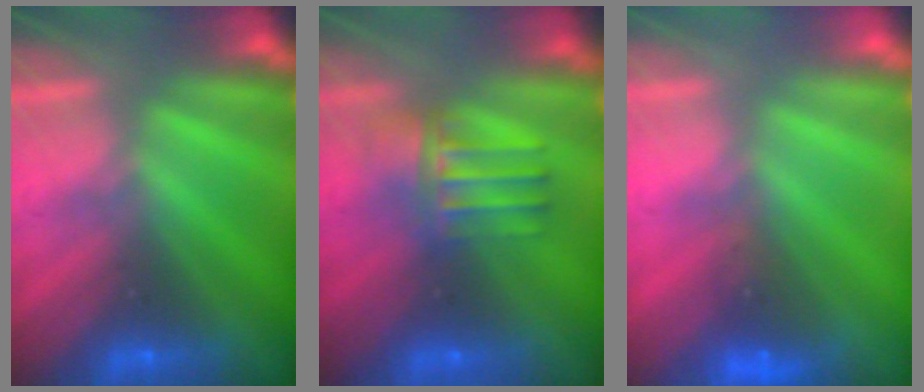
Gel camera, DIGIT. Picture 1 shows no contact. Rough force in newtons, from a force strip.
{"total": 4.7}
{"total": 3.7}